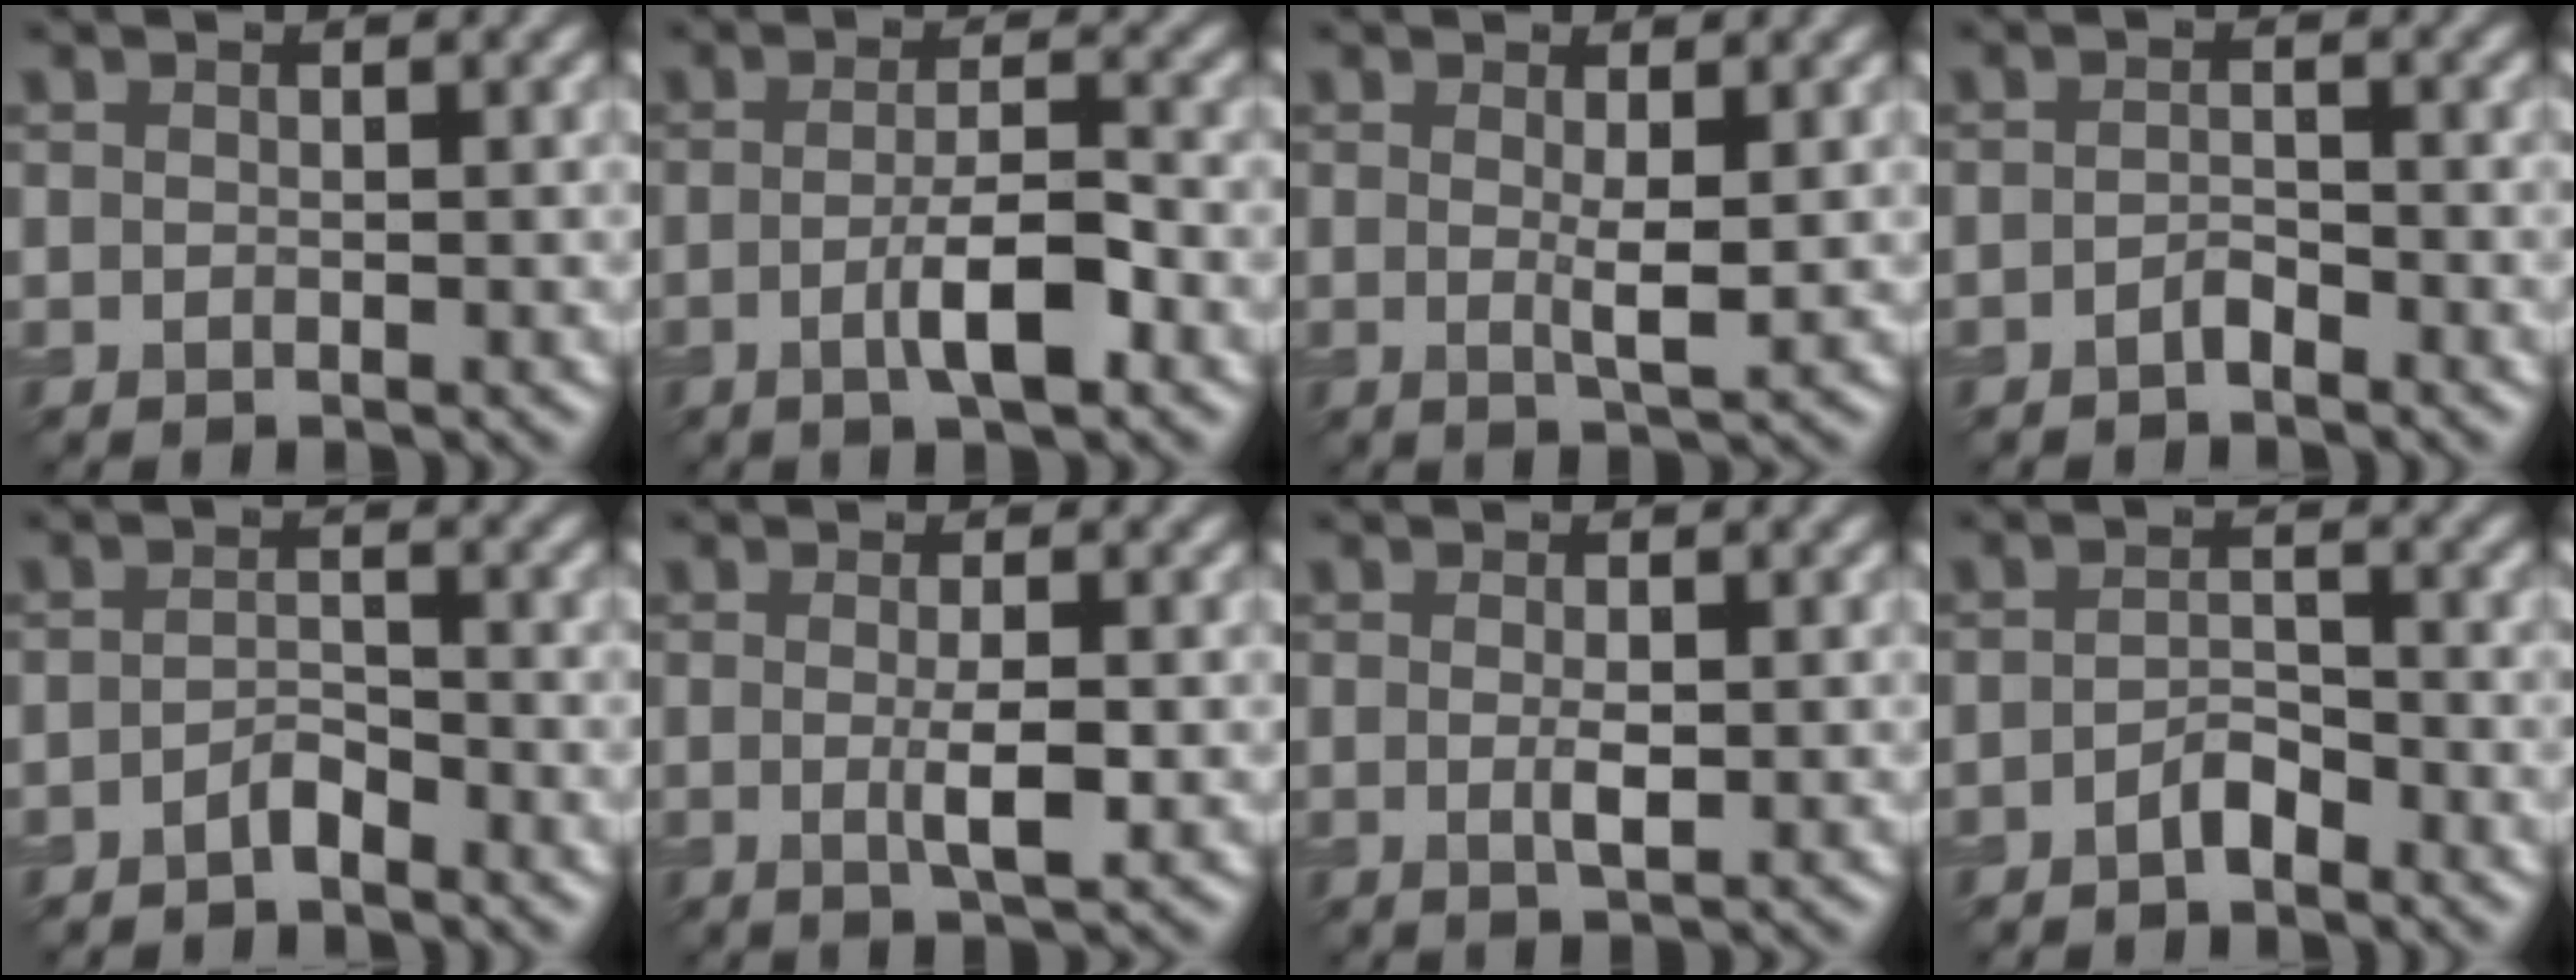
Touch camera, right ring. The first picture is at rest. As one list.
[{"total": 4.0, "force": [-1.3, 0.9, 3.7], "torque": [-0.065, 0.003, -0.024]}, {"total": 2.0, "force": [0.4, 0.2, 1.9], "torque": [-0.036, -0.007, 0.006]}, {"total": 1.1, "force": [-0.9, 0.4, 0.5], "torque": [-0.011, 0.004, -0.017]}, {"total": 1.6, "force": [-1.3, 0.5, 0.7], "torque": [-0.014, 0.007, -0.026]}, {"total": 2.6, "force": [-0.2, 0.4, 2.6], "torque": [-0.047, -0.006, -0.002]}, {"total": 1.4, "force": [0.0, 0.3, 1.4], "torque": [-0.027, -0.001, 0.001]}, {"total": 1.8, "force": [-1.3, 0.7, 0.9], "torque": [-0.017, 0.007, -0.027]}]